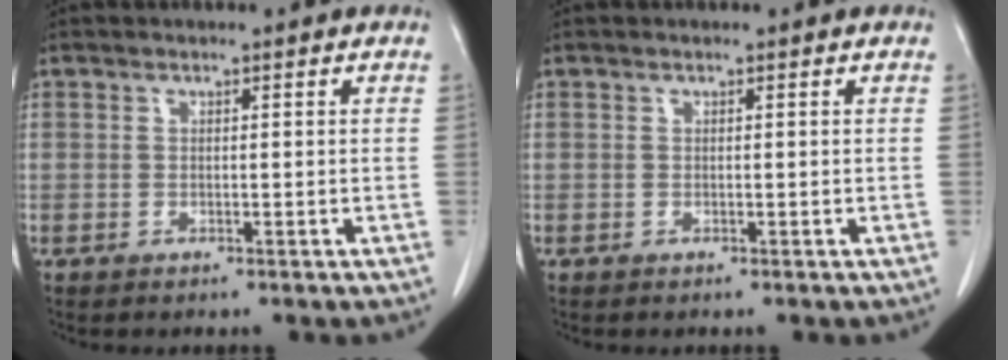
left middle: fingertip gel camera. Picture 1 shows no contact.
{"total": 0.0}